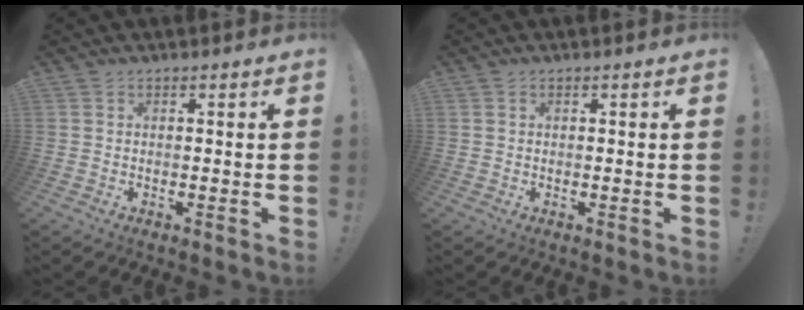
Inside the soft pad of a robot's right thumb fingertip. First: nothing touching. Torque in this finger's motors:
{"motor_torque": [0.08, 0.02, -0.33, 0.28, 0.02]}